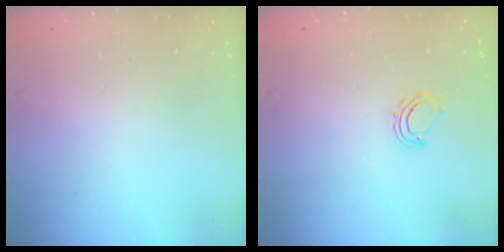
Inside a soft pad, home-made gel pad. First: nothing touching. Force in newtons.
{"total": 4.5, "press": 4.5, "slide": 0.2}